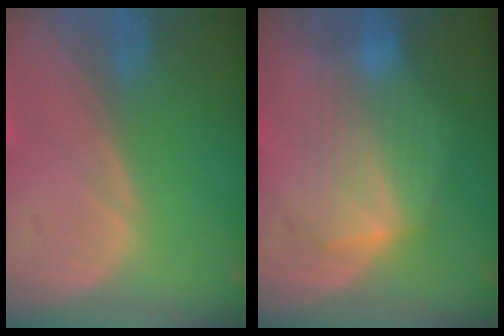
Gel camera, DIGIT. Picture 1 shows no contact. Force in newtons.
{"total": 7.3, "press": 7.1, "slide": 1.4}